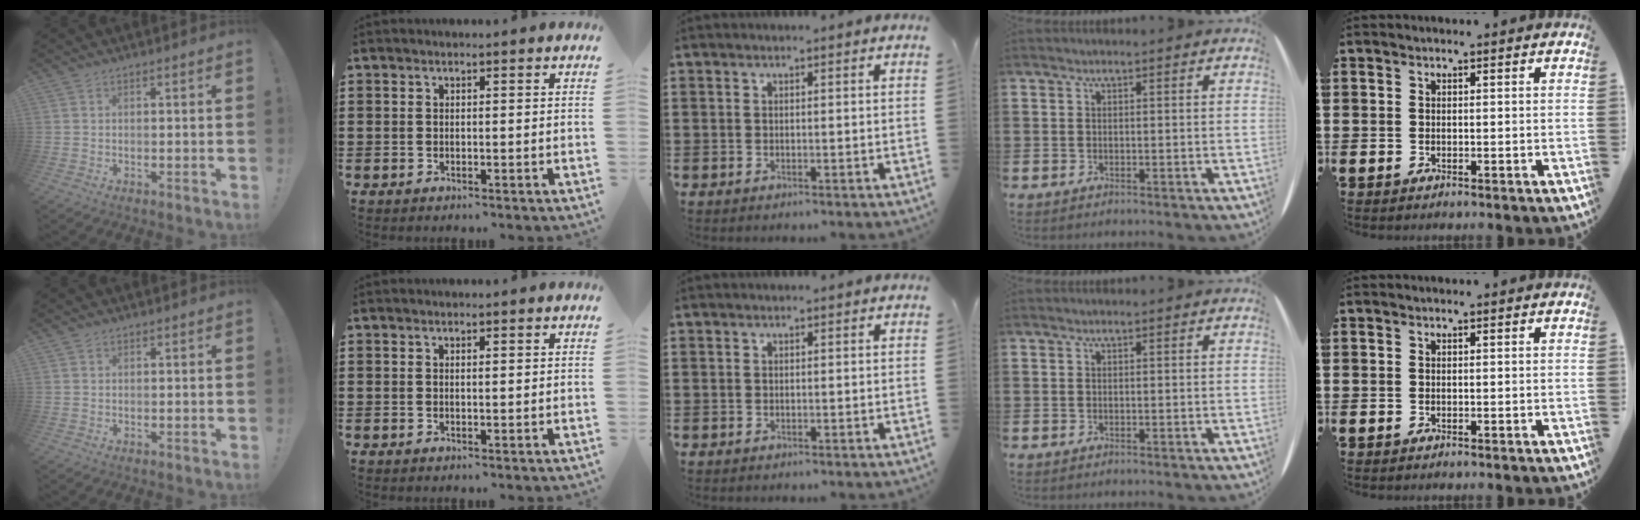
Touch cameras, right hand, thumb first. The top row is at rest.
{"thumb": {"total": 0.7, "force": [0.4, 0.5, 0.0], "torque": [0.007, -0.002, 0.007]}, "index": {"total": 0.6, "force": [0.2, 0.2, 0.5], "torque": [-0.011, 0.000, 0.005]}}